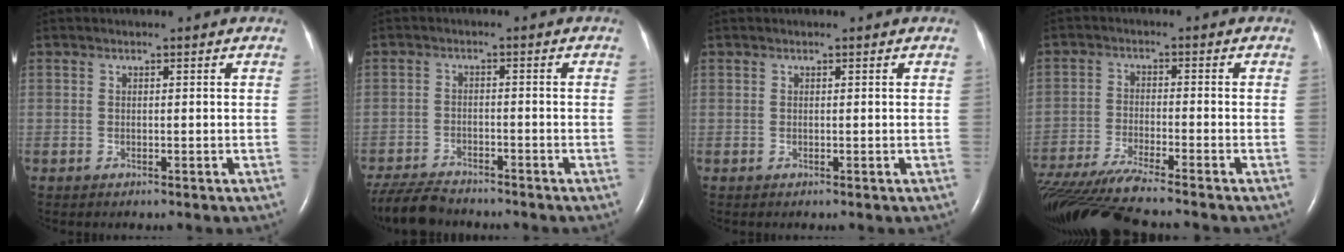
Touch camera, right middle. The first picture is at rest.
{"total": 7.9, "force": [-7.2, 1.6, 2.6], "torque": [-0.048, -0.020, -0.123]}
{"total": 0.0}
{"total": 12.6, "force": [-11.2, -1.1, 5.6], "torque": [-0.095, -0.028, -0.192]}